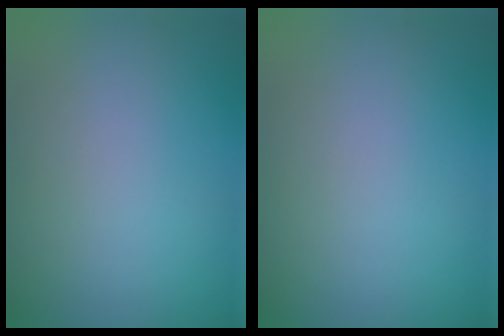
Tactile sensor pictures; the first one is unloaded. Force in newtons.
{"total": 0.0}